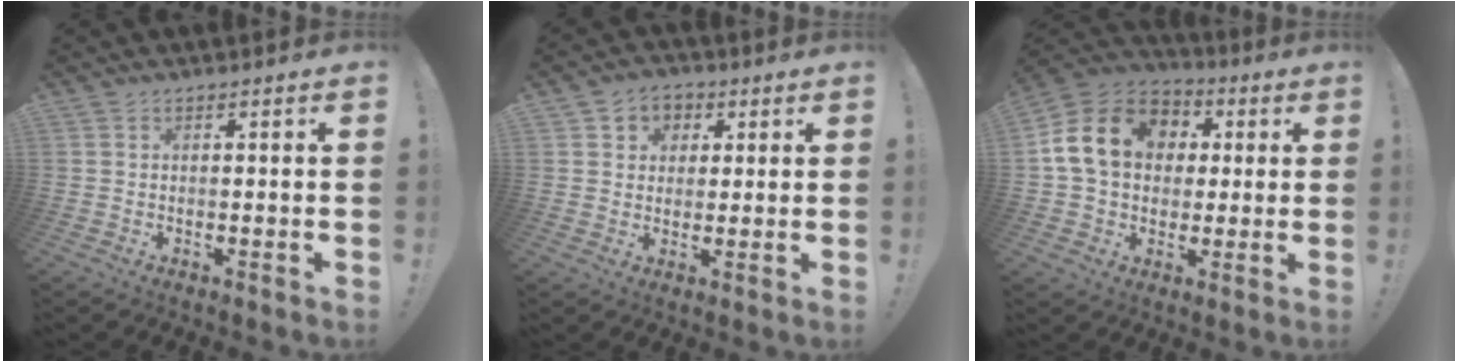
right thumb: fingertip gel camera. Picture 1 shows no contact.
{"total": 5.6, "force": [1.0, 5.3, 1.3], "torque": [-0.016, -0.001, 0.020]}
{"total": 17.0, "force": [3.7, 13.1, 10.1], "torque": [-0.166, 0.005, 0.071]}